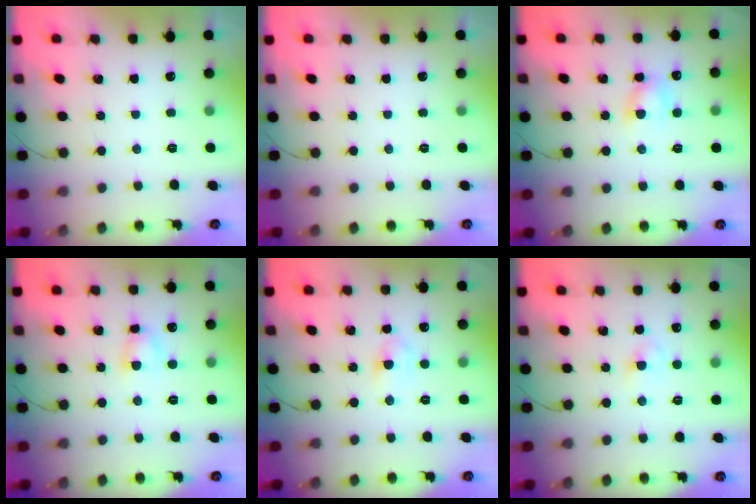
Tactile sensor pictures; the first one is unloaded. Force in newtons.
{"total": 0.0}
{"total": 5.6, "press": 5.4, "slide": 1.5}
{"total": 4.1, "press": 3.9, "slide": 1.2}
{"total": 3.6, "press": 3.3, "slide": 1.3}
{"total": 2.6, "press": 2.4, "slide": 1.1}